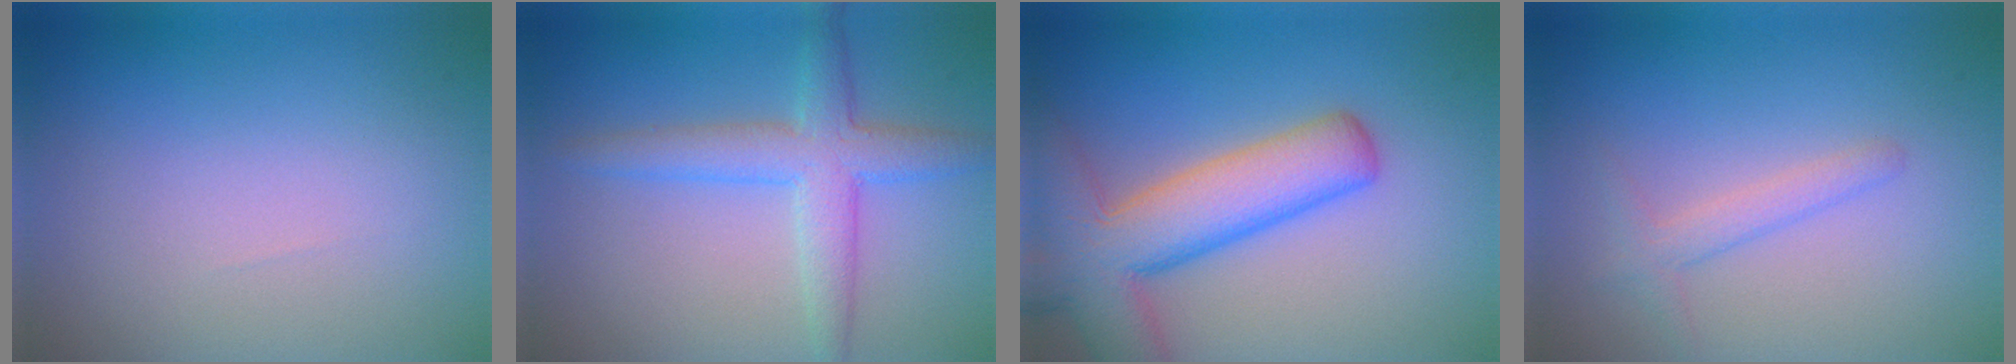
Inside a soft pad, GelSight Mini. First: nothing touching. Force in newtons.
{"total": 4.5, "press": 4.5, "slide": 0.2}
{"total": 8.9, "press": 8.9, "slide": 0.7}
{"total": 1.7, "press": 1.7, "slide": 0.1}